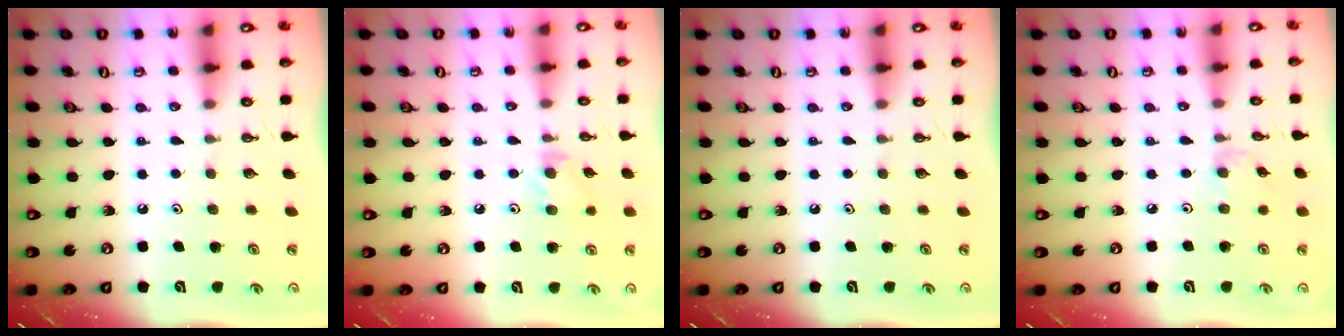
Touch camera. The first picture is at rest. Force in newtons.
{"total": 6.4, "press": 6.4, "slide": 0.8}
{"total": 0.0}
{"total": 2.2, "press": 2.2, "slide": 0.4}